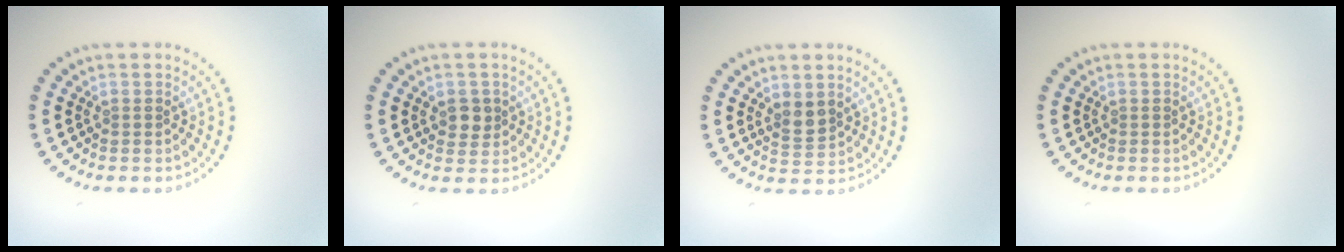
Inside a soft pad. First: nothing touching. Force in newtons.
{"total": 1.9, "press": 1.9, "slide": 0.6}
{"total": 1.9, "press": 1.7, "slide": 0.9}
{"total": 0.0}